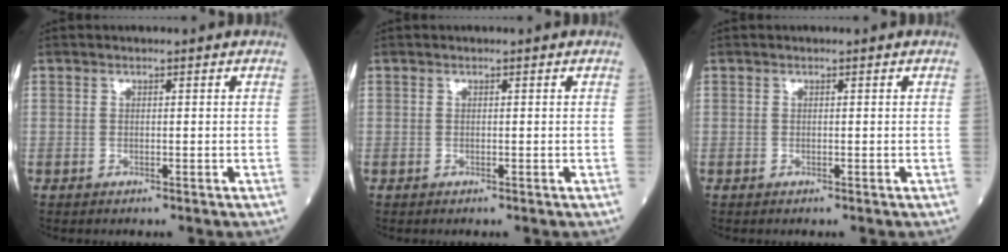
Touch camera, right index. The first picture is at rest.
{"total": 0.0}
{"total": 0.0}